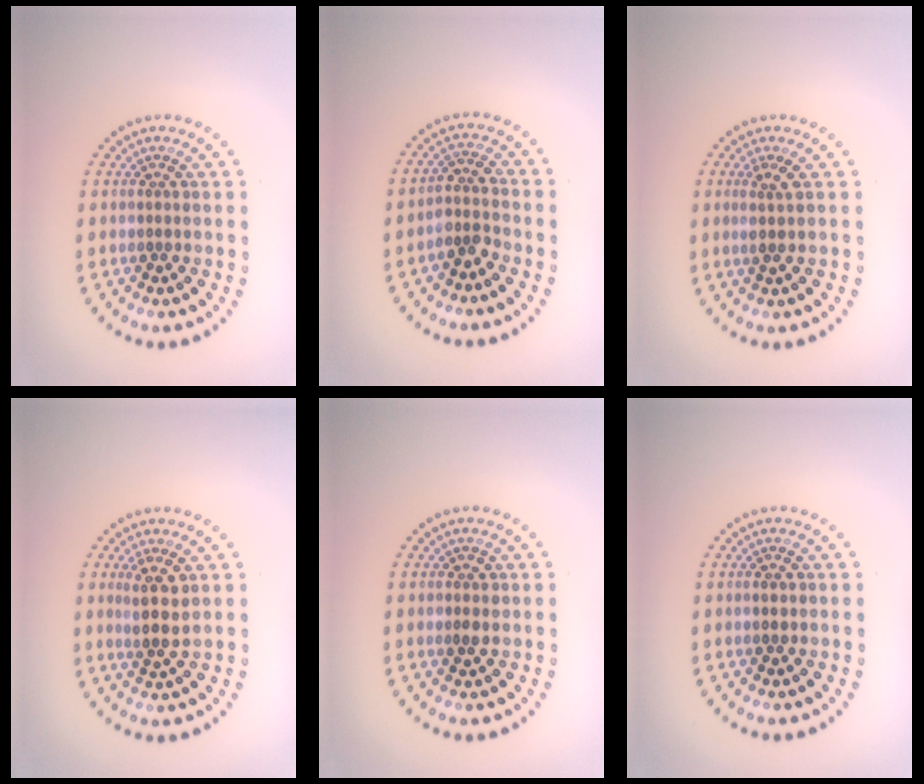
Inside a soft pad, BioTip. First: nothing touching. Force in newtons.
{"total": 2.3, "press": 1.8, "slide": 1.4}
{"total": 1.6, "press": 1.2, "slide": 1.0}
{"total": 2.7, "press": 2.4, "slide": 1.1}
{"total": 1.3, "press": 1.3, "slide": 0.1}
{"total": 1.3, "press": 1.2, "slide": 0.1}